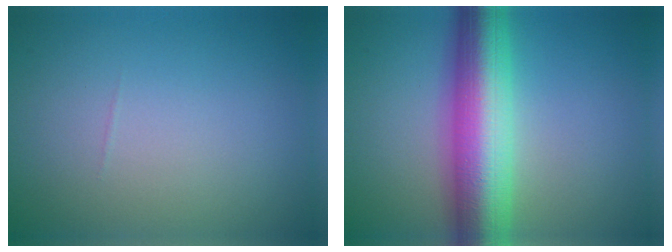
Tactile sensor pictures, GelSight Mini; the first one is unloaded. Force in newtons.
{"total": 10.1, "press": 10.1, "slide": 0.4}